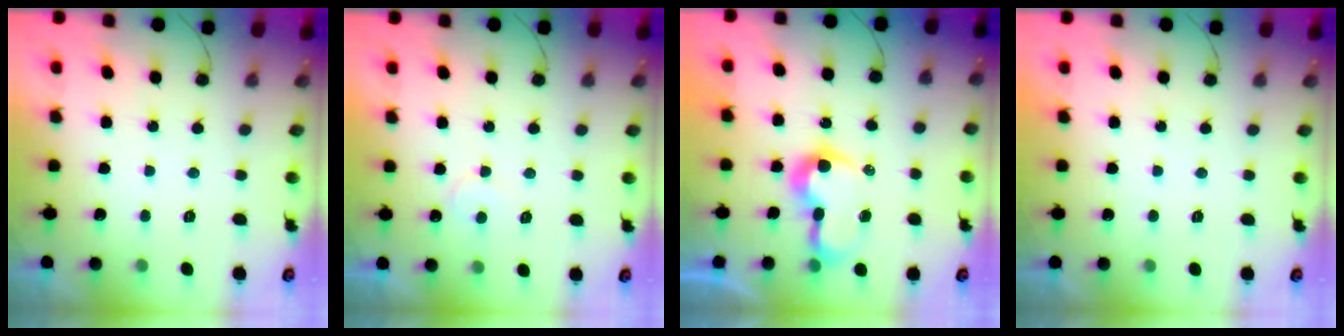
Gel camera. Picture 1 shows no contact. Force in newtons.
{"total": 6.6, "press": 6.6, "slide": 0.5}
{"total": 8.0, "press": 8.0, "slide": 0.2}
{"total": 1.9, "press": 1.9, "slide": 0.0}